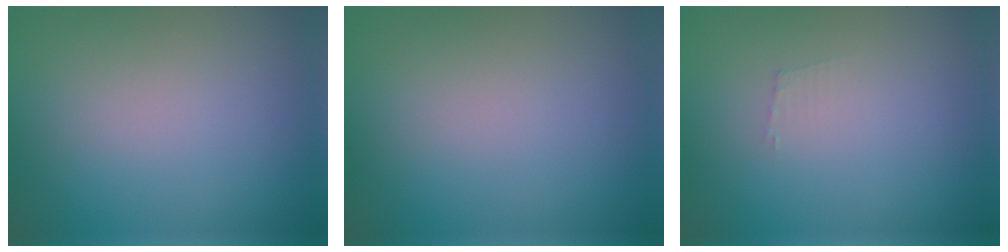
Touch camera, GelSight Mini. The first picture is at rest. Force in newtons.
{"total": 0.0}
{"total": 0.7, "press": 0.7, "slide": 0.1}